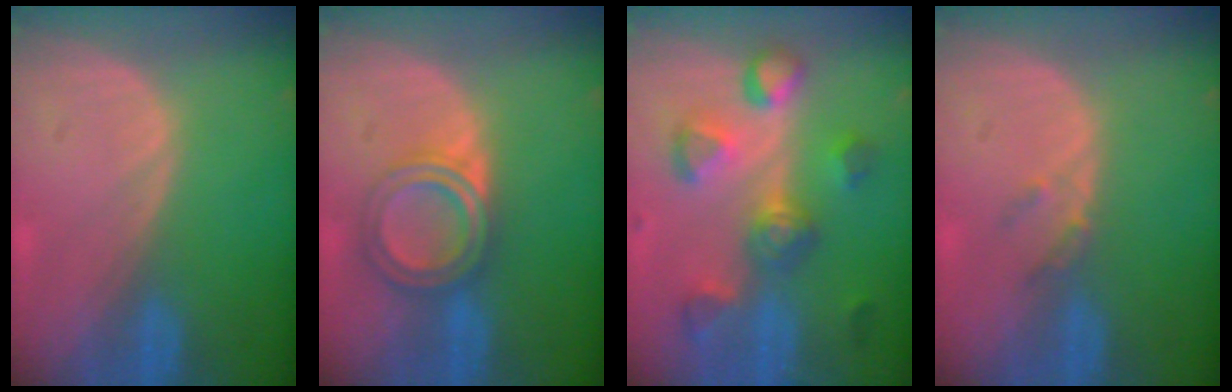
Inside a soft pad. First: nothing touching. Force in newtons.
{"total": 5.6, "press": 5.6, "slide": 0.1}
{"total": 8.4, "press": 8.4, "slide": 0.7}
{"total": 1.8, "press": 1.6, "slide": 0.8}